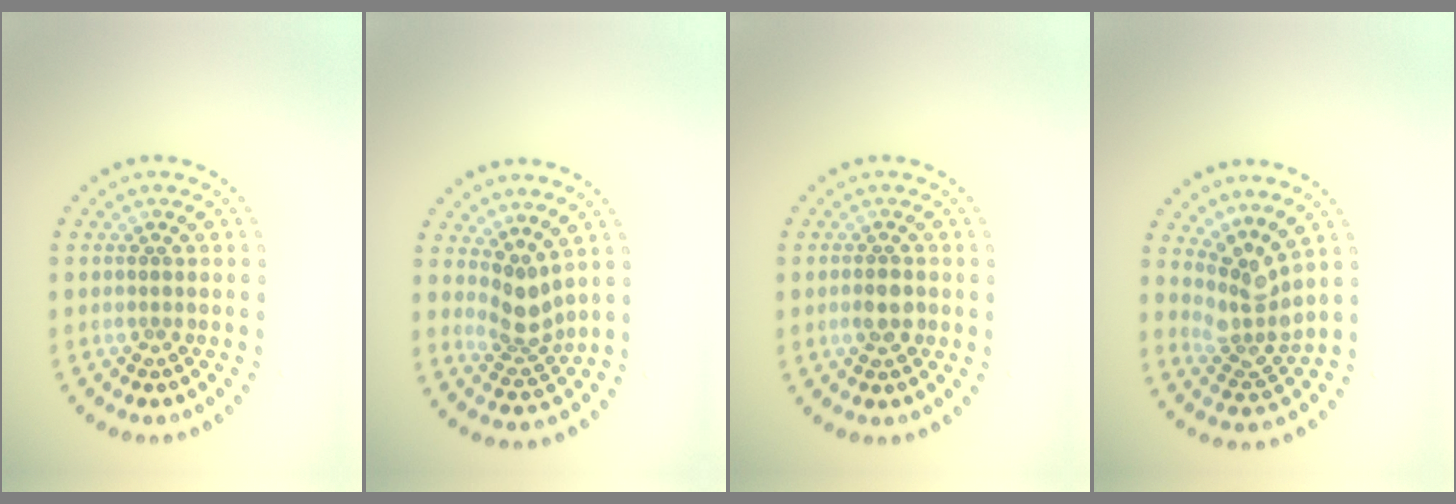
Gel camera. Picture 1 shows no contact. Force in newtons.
{"total": 2.9, "press": 2.0, "slide": 2.0}
{"total": 1.9, "press": 1.8, "slide": 0.5}
{"total": 3.6, "press": 2.5, "slide": 2.6}